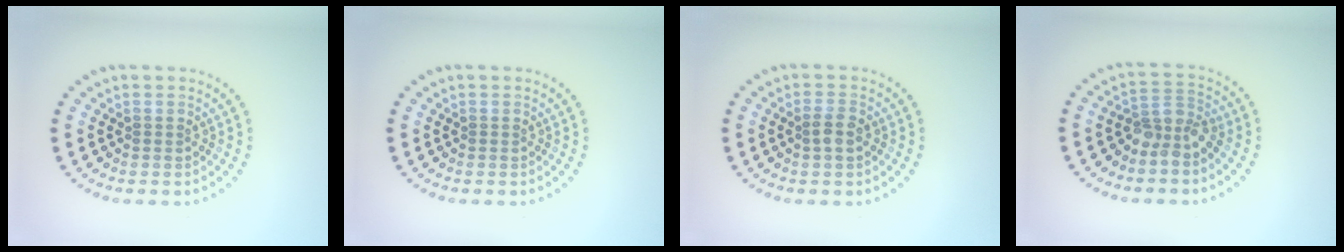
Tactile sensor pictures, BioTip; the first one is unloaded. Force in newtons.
{"total": 0.0}
{"total": 1.7, "press": 1.7, "slide": 0.4}
{"total": 3.0, "press": 2.3, "slide": 1.9}